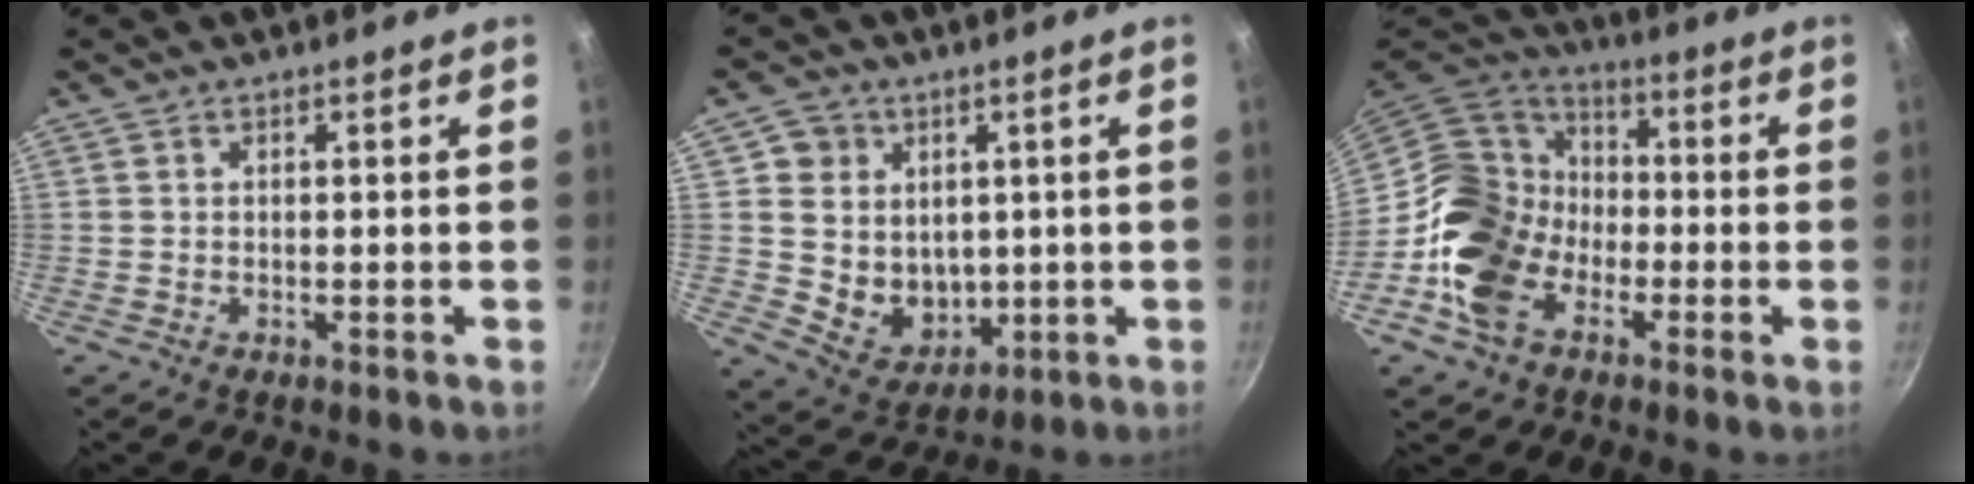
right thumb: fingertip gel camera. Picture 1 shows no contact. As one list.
[{"total": 10.7, "force": [2.2, 9.8, 3.8], "torque": [-0.030, -0.017, 0.052]}, {"total": 17.6, "force": [-5.0, 13.4, 10.3], "torque": [-0.163, 0.049, -0.110]}]